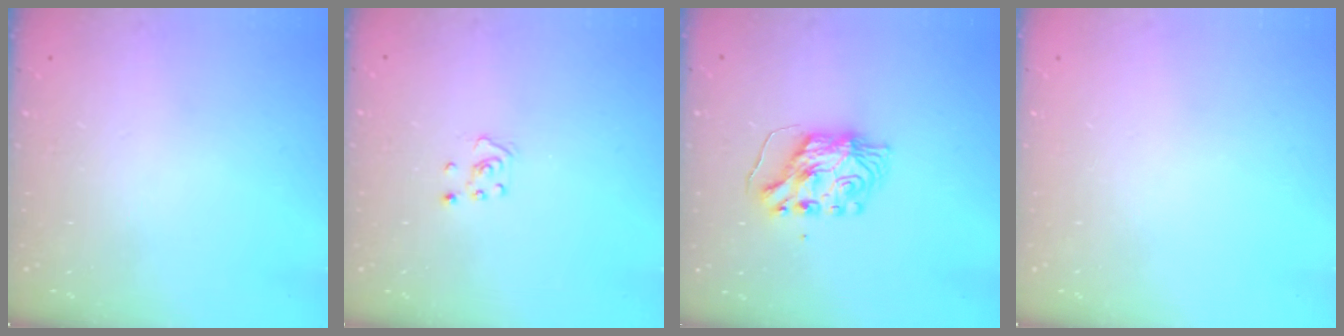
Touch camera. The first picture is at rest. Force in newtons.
{"total": 2.8, "press": 2.8, "slide": 0.3}
{"total": 7.2, "press": 7.2, "slide": 0.8}
{"total": 0.0}